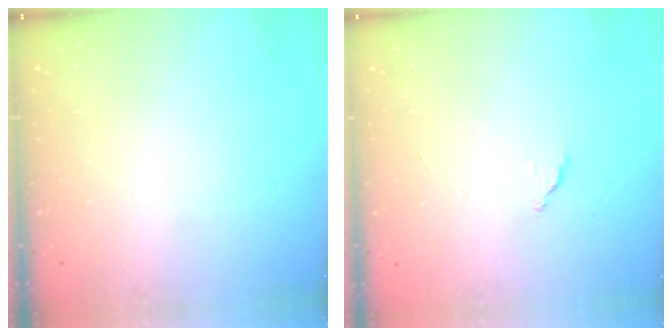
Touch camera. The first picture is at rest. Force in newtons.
{"total": 1.4, "press": 1.4, "slide": 0.1}